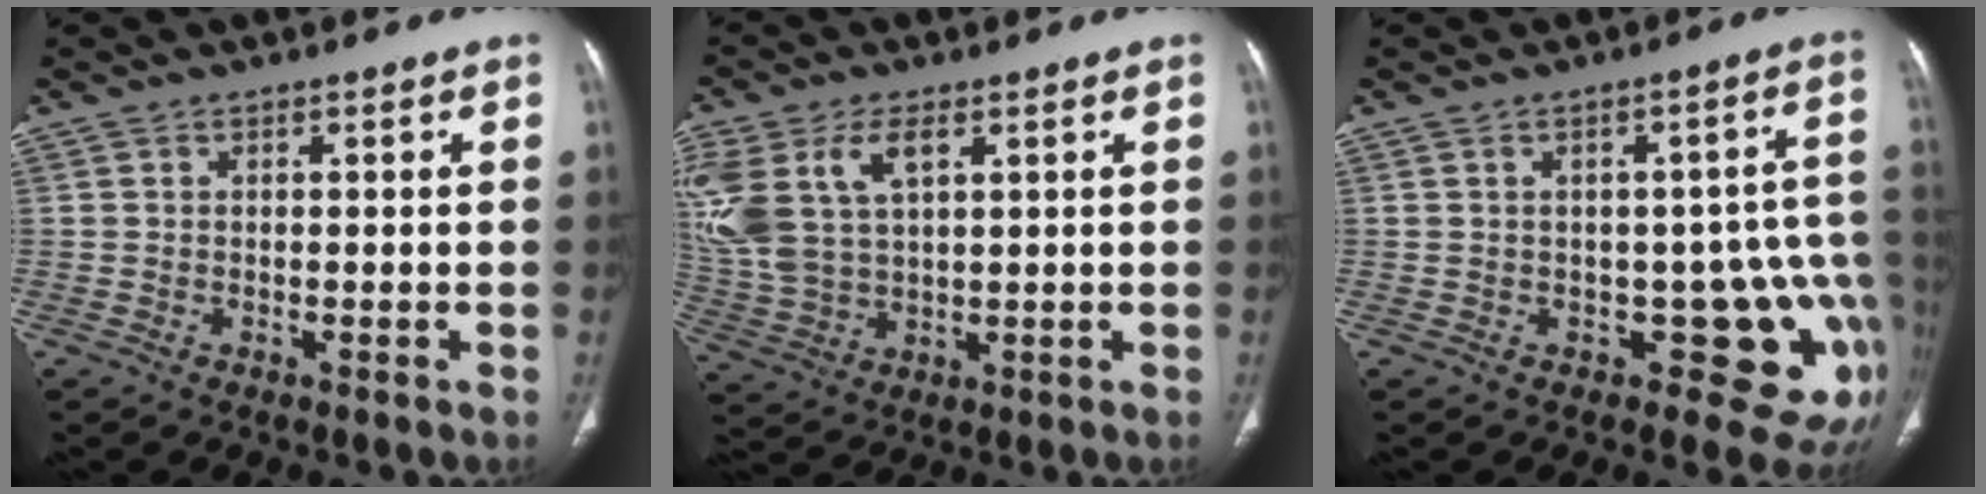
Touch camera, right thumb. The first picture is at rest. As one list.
[{"total": 14.0, "force": [5.1, 7.8, 10.5], "torque": [-0.241, 0.000, 0.109]}, {"total": 11.9, "force": [-3.1, 6.2, 9.7], "torque": [-0.069, 0.019, -0.030]}]